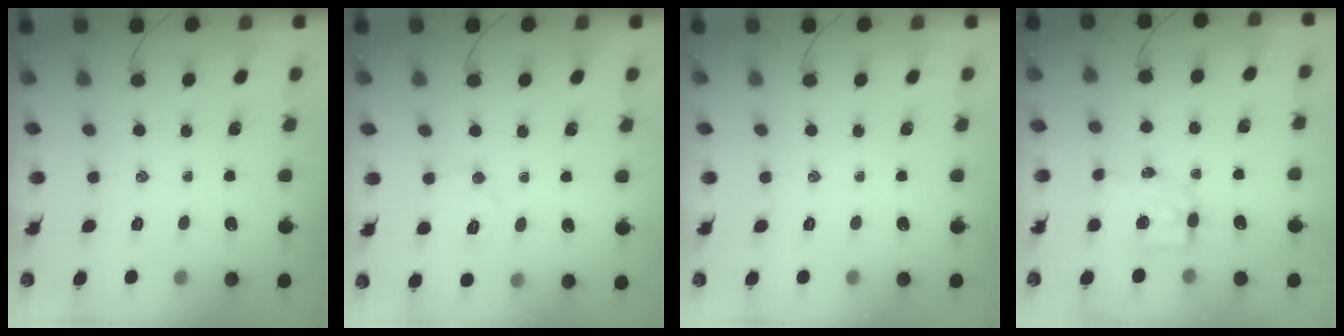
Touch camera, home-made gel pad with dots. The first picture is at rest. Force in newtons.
{"total": 5.7, "press": 5.5, "slide": 1.3}
{"total": 0.0}
{"total": 6.1, "press": 6.0, "slide": 1.0}